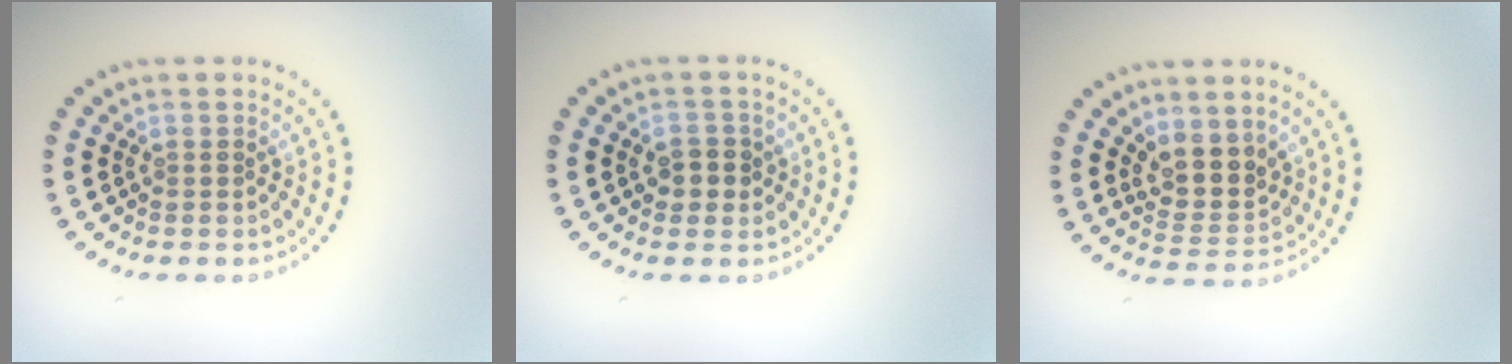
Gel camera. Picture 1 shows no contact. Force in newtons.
{"total": 2.0, "press": 2.0, "slide": 0.4}
{"total": 3.4, "press": 2.8, "slide": 1.8}